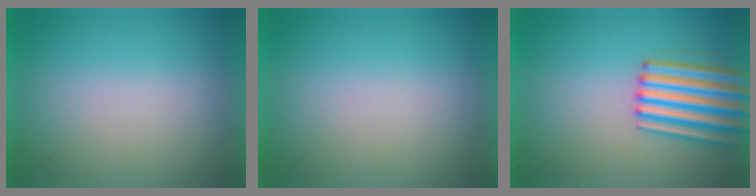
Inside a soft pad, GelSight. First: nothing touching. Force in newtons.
{"total": 0.0}
{"total": 4.8}